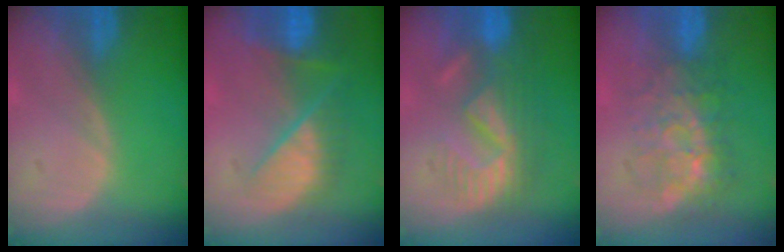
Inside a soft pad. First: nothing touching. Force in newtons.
{"total": 9.6, "press": 8.2, "slide": 5.1}
{"total": 8.9, "press": 8.4, "slide": 3.0}
{"total": 8.1, "press": 7.3, "slide": 3.7}